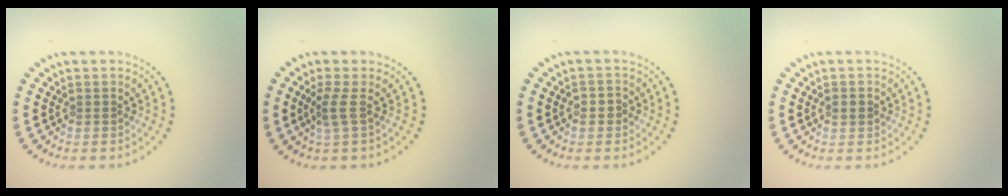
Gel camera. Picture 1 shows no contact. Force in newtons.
{"total": 2.0, "press": 1.3, "slide": 1.4}
{"total": 1.2, "press": 1.1, "slide": 0.3}
{"total": 1.3, "press": 1.3, "slide": 0.2}